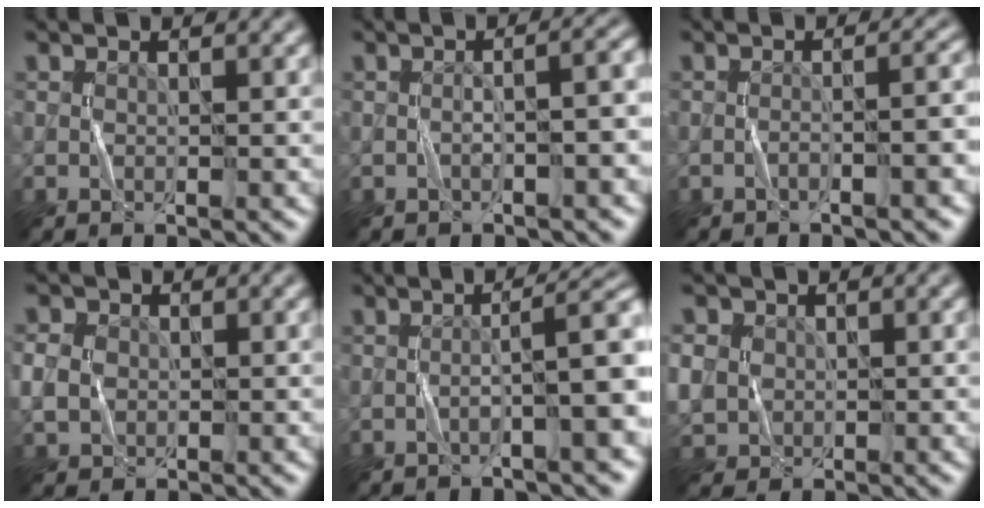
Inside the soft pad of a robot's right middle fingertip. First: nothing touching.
{"total": 3.6, "force": [-1.2, 1.0, 3.3], "torque": [-0.034, 0.016, -0.022]}
{"total": 3.3, "force": [-1.8, 0.7, 2.6], "torque": [-0.025, 0.019, -0.032]}
{"total": 2.7, "force": [0.0, 2.3, 1.3], "torque": [-0.033, 0.001, -0.001]}
{"total": 5.6, "force": [-1.0, 0.8, 5.5], "torque": [-0.070, 0.019, -0.023]}
{"total": 4.6, "force": [0.3, 4.1, 2.0], "torque": [-0.063, 0.014, 0.000]}